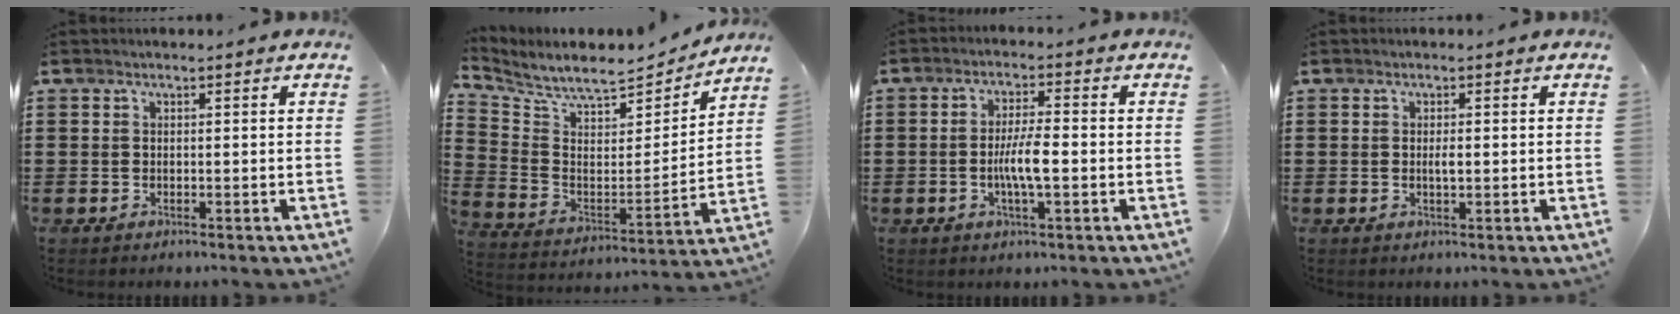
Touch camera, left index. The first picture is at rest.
{"total": 8.0, "force": [7.4, 1.4, 2.8], "torque": [-0.092, -0.053, 0.124]}
{"total": 5.5, "force": [-1.1, 1.0, 5.3], "torque": [-0.104, 0.001, -0.026]}
{"total": 1.3, "force": [0.0, 0.3, 1.3], "torque": [-0.025, -0.001, 0.001]}